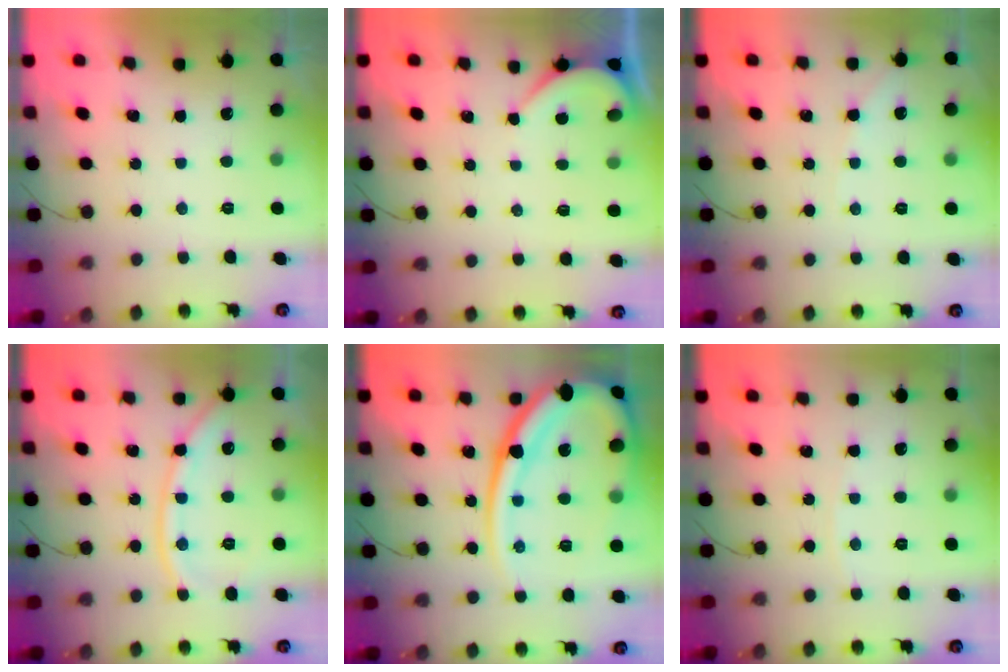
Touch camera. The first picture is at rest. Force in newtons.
{"total": 1.6, "press": 1.5, "slide": 0.2}
{"total": 3.0, "press": 3.0, "slide": 0.5}
{"total": 12.7, "press": 12.6, "slide": 1.7}
{"total": 23.3, "press": 23.1, "slide": 2.9}
{"total": 2.3, "press": 2.3, "slide": 0.3}